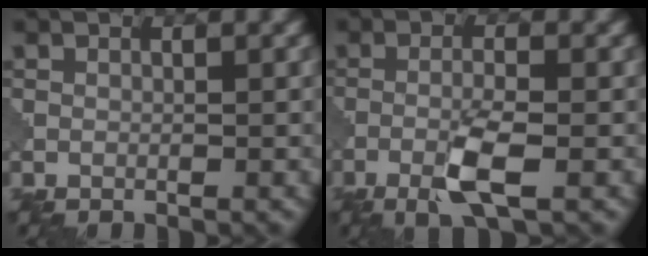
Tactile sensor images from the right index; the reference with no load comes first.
{"total": 4.0, "force": [-1.8, 0.6, 3.6], "torque": [-0.069, 0.003, -0.039]}